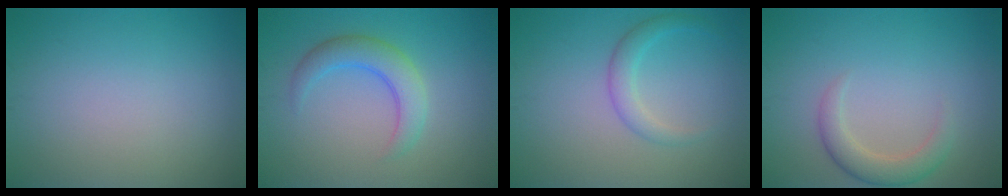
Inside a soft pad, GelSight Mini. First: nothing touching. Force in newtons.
{"total": 3.6, "press": 3.6, "slide": 0.1}
{"total": 2.1, "press": 2.1, "slide": 0.1}
{"total": 2.7, "press": 2.7, "slide": 0.2}